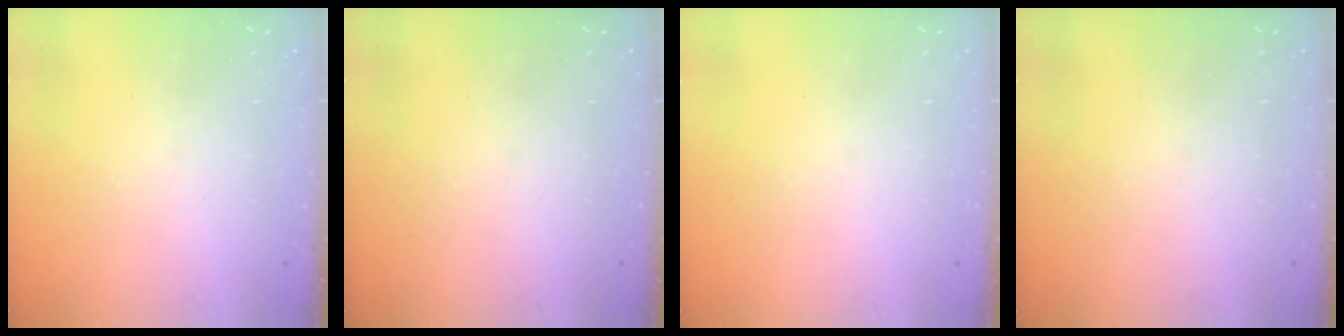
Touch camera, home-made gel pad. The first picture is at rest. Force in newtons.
{"total": 0.0}
{"total": 0.0}
{"total": 0.0}